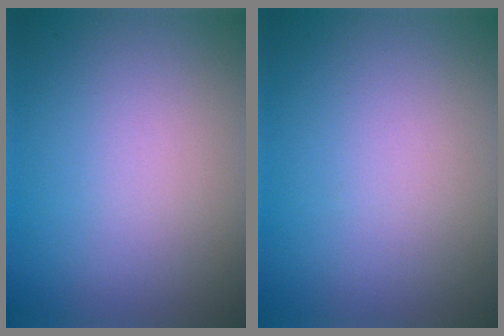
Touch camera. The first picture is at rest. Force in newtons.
{"total": 0.0}